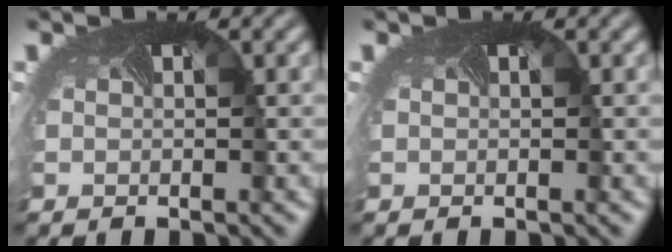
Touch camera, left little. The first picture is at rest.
{"total": 0.0}